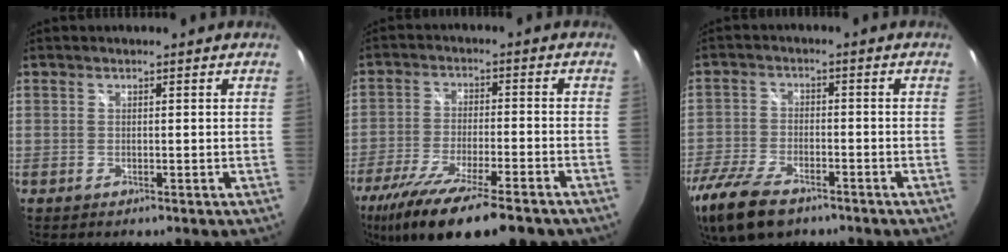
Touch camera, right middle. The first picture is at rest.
{"total": 19.0, "force": [-14.2, 3.6, 12.0], "torque": [-0.236, -0.060, -0.234]}
{"total": 14.1, "force": [-9.5, 6.5, 8.1], "torque": [-0.205, -0.040, -0.176]}